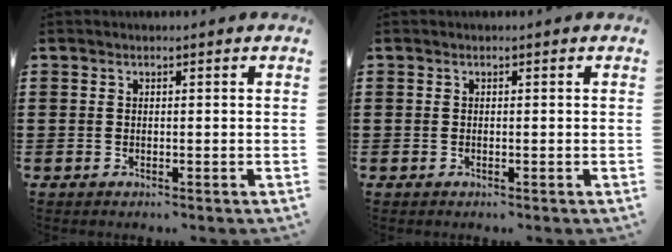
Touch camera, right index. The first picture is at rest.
{"total": 0.0}